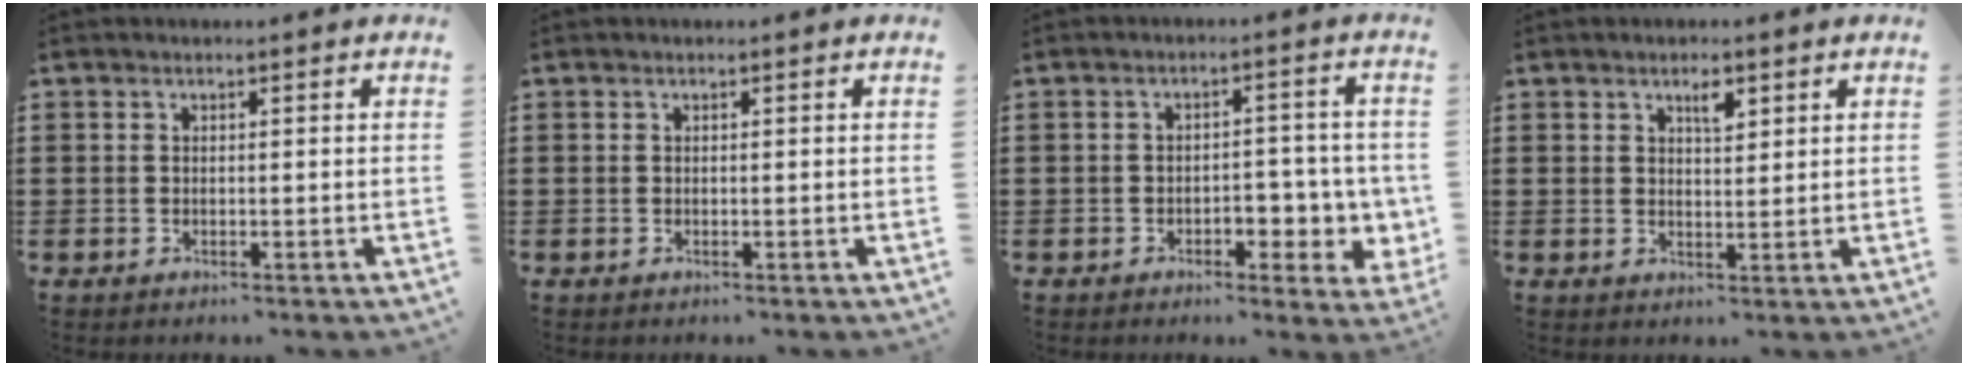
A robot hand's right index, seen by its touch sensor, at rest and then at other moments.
{"total": 0.0}
{"total": 5.3, "force": [-1.6, 3.1, 3.9], "torque": [-0.044, -0.001, -0.034]}
{"total": 2.7, "force": [1.5, 1.0, 2.0], "torque": [-0.027, -0.002, 0.023]}